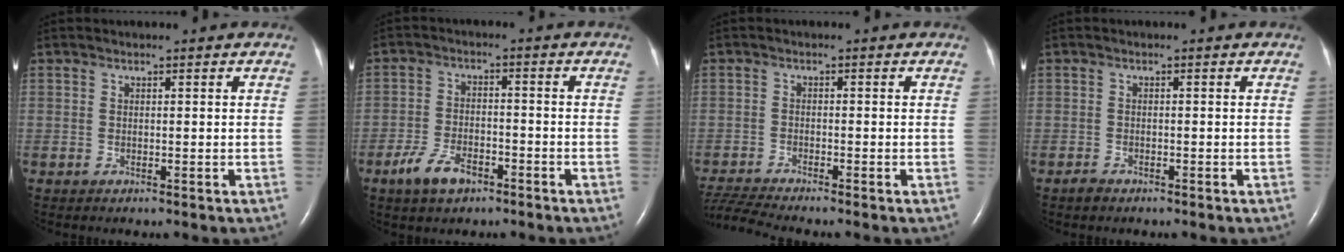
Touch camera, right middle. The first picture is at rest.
{"total": 6.0, "force": [-3.9, 2.8, 3.7], "torque": [-0.082, -0.001, -0.068]}
{"total": 5.4, "force": [-5.0, -1.4, 1.3], "torque": [-0.032, -0.014, -0.098]}
{"total": 1.5, "force": [-1.4, 0.6, 0.2], "torque": [-0.007, 0.000, -0.025]}